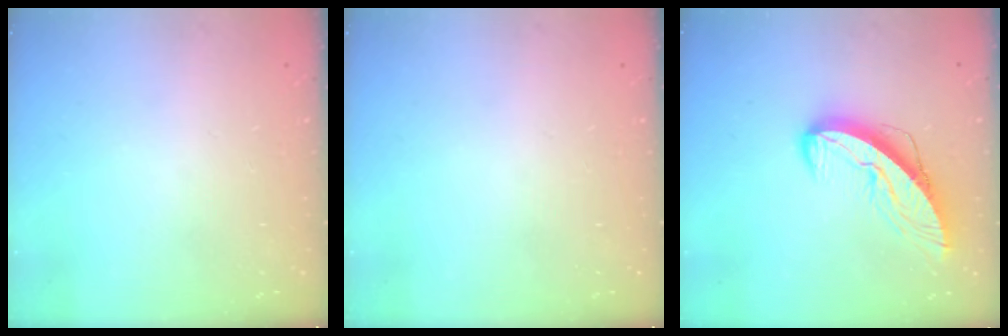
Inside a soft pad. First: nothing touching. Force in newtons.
{"total": 0.0}
{"total": 10.1, "press": 10.0, "slide": 1.1}